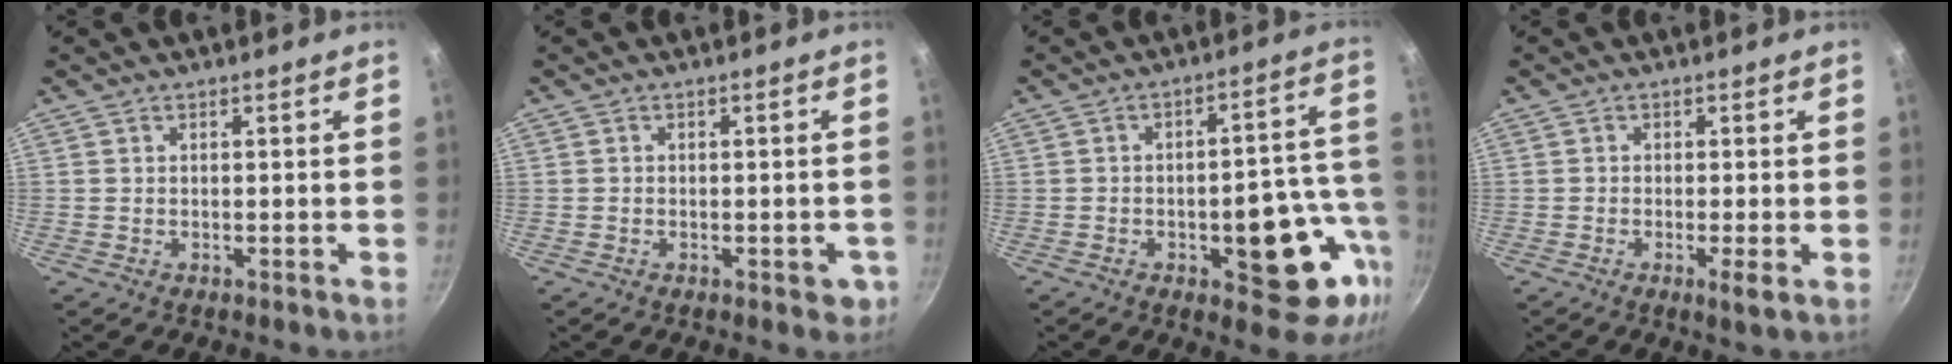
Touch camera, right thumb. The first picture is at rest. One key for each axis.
{"total": 3.2, "fx": -1.2, "fy": 1.8, "fz": 2.3, "tx": -0.010, "ty": 0.009, "tz": -0.014}
{"total": 16.7, "fx": -4.9, "fy": 7.8, "fz": 14.0, "tx": -0.115, "ty": 0.033, "tz": -0.064}
{"total": 2.6, "fx": -0.8, "fy": 0.2, "fz": 2.4, "tx": -0.050, "ty": -0.005, "tz": -0.015}